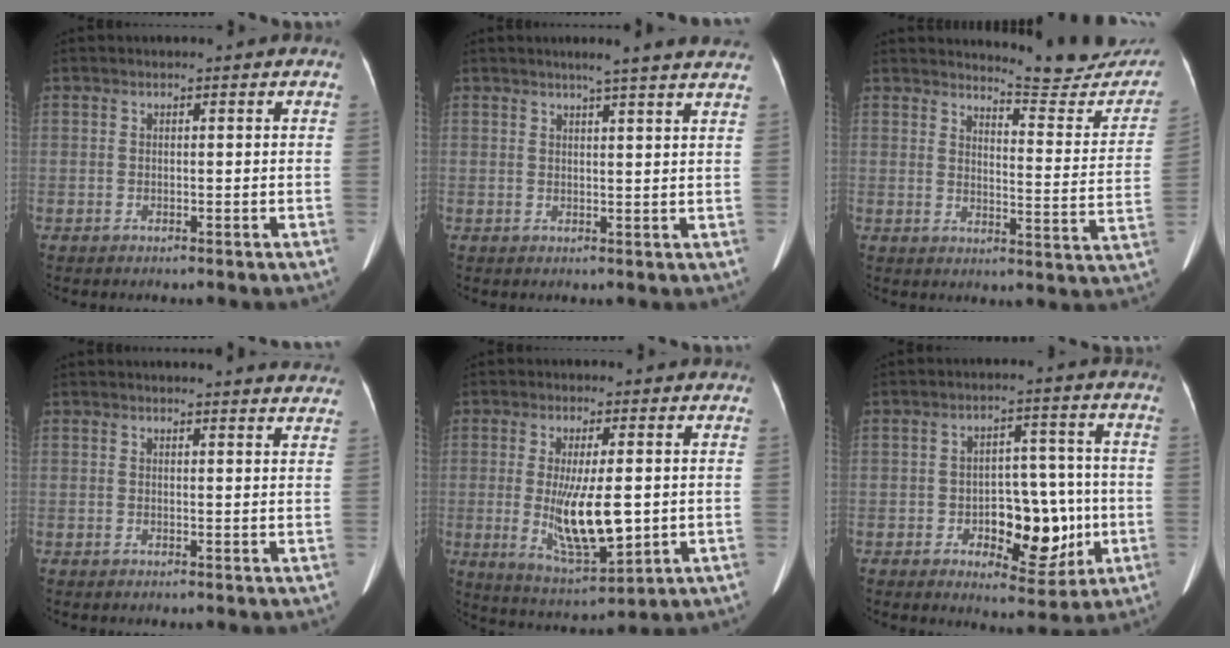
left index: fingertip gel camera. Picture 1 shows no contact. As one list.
[{"total": 9.1, "force": [7.7, -0.3, 4.8], "torque": [-0.061, 0.011, 0.076]}, {"total": 14.3, "force": [14.1, 1.0, 2.1], "torque": [-0.013, -0.088, 0.153]}, {"total": 11.6, "force": [11.2, 1.1, 2.5], "torque": [-0.009, -0.018, 0.103]}, {"total": 10.5, "force": [-0.3, 2.7, 10.1], "torque": [-0.187, -0.024, 0.004]}, {"total": 10.5, "force": [-2.5, 5.6, 8.5], "torque": [-0.109, 0.018, -0.026]}]